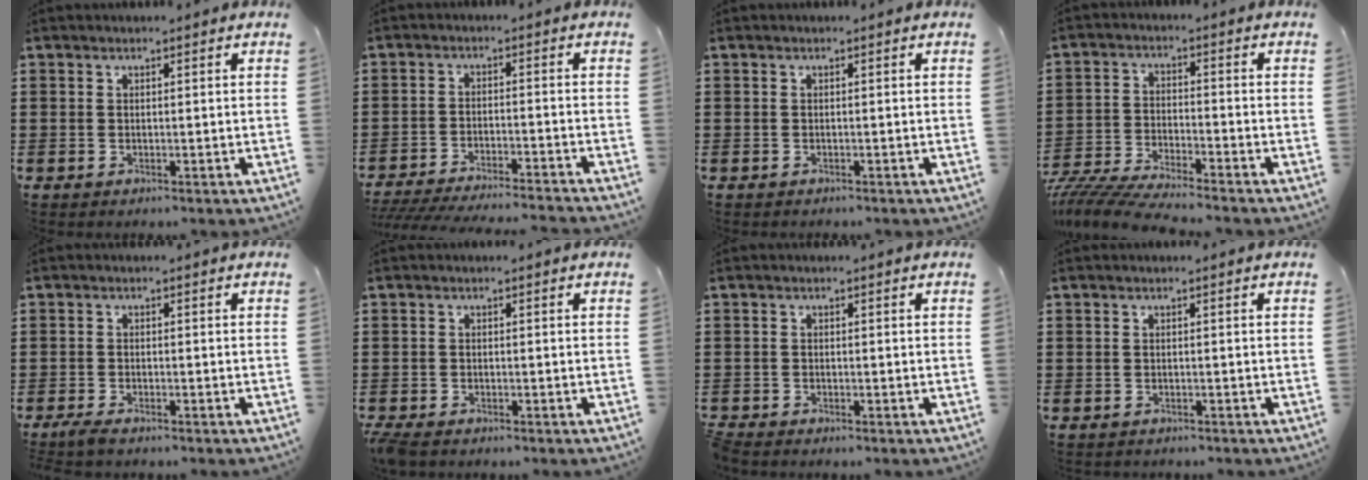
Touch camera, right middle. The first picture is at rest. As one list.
[{"total": 4.3, "force": [-4.2, -0.2, 1.1], "torque": [-0.023, -0.006, -0.086]}, {"total": 0.0}, {"total": 6.1, "force": [-6.0, -0.1, 1.2], "torque": [-0.045, -0.011, -0.126]}, {"total": 1.6, "force": [-1.4, 0.1, 0.8], "torque": [-0.025, -0.003, -0.029]}, {"total": 1.5, "force": [-1.3, 0.3, 0.5], "torque": [-0.020, -0.005, -0.028]}, {"total": 1.0, "force": [-1.0, 0.0, 0.1], "torque": [-0.004, -0.001, -0.019]}, {"total": 0.7, "force": [-0.6, 0.2, -0.1], "torque": [0.000, 0.001, -0.015]}]